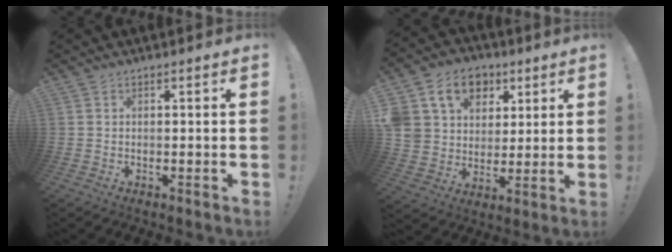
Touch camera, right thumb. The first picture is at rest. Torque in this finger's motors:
{"motor_torque": [1.57, 2.29, 0.49, -0.01, 0.07]}